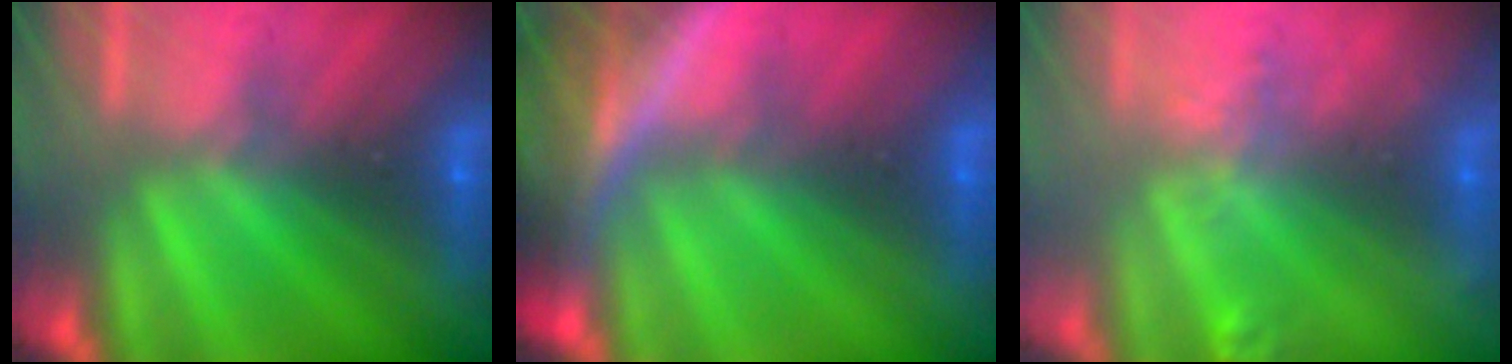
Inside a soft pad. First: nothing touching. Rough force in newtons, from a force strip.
{"total": 7.8}
{"total": 2.4}